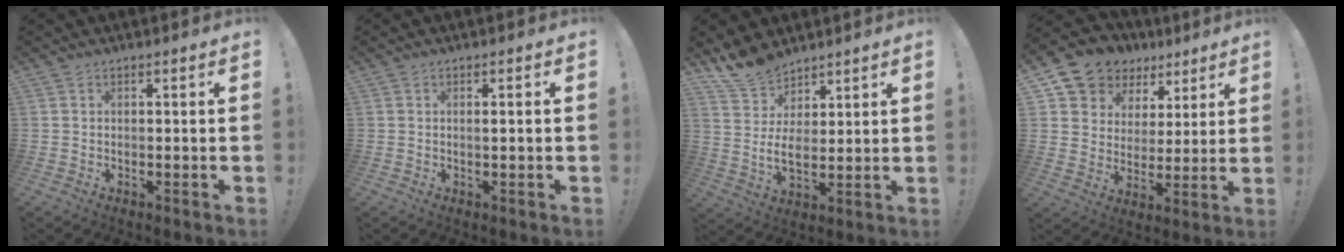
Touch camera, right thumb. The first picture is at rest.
{"total": 1.3, "force": [0.0, -0.2, 1.3], "torque": [-0.023, 0.001, -0.002]}
{"total": 10.5, "force": [7.1, 5.7, 5.2], "torque": [-0.093, -0.047, 0.141]}
{"total": 10.0, "force": [6.6, 7.3, 1.8], "torque": [-0.038, -0.054, 0.132]}